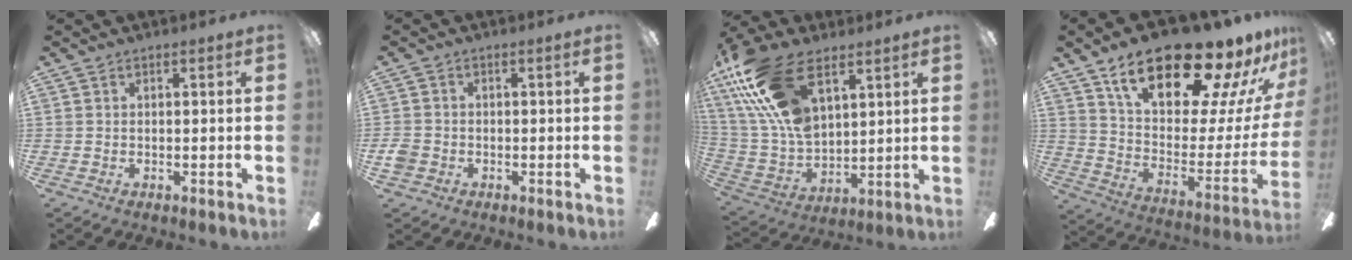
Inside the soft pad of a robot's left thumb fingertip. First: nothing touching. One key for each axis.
{"total": 2.3, "fx": -1.2, "fy": 1.8, "fz": 0.9, "tx": -0.013, "ty": 0.007, "tz": -0.022}
{"total": 22.6, "fx": 11.3, "fy": 12.3, "fz": 15.2, "tx": -0.331, "ty": -0.040, "tz": 0.200}
{"total": 25.6, "fx": 18.3, "fy": 7.8, "fz": 16.1, "tx": -0.253, "ty": -0.127, "tz": 0.309}